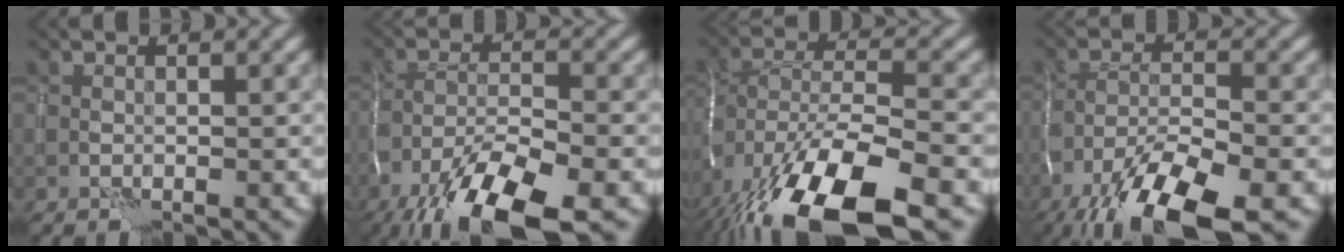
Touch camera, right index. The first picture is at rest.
{"total": 11.4, "force": [-7.2, 3.4, 8.2], "torque": [-0.160, -0.008, -0.131]}
{"total": 15.1, "force": [-7.9, 6.1, 11.3], "torque": [-0.221, -0.030, -0.132]}
{"total": 11.5, "force": [-7.2, 3.4, 8.2], "torque": [-0.162, -0.009, -0.131]}